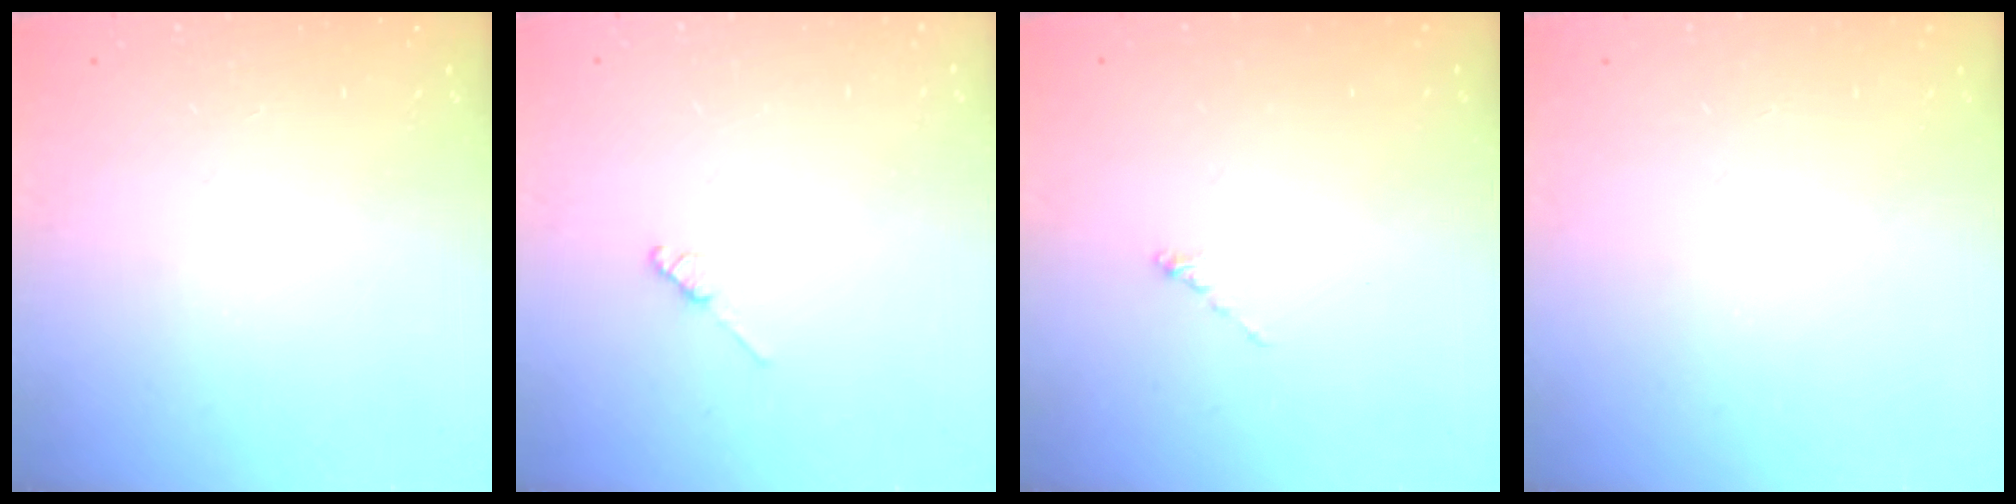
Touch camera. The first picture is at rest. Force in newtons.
{"total": 2.0, "press": 1.9, "slide": 0.3}
{"total": 0.0}
{"total": 0.0}